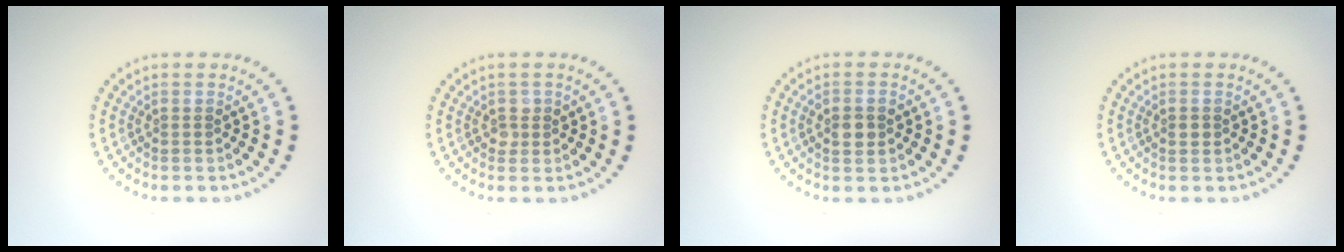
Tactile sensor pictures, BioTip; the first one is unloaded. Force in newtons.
{"total": 1.1, "press": 1.0, "slide": 0.3}
{"total": 2.5, "press": 2.5, "slide": 0.1}
{"total": 0.9, "press": 0.9, "slide": 0.1}